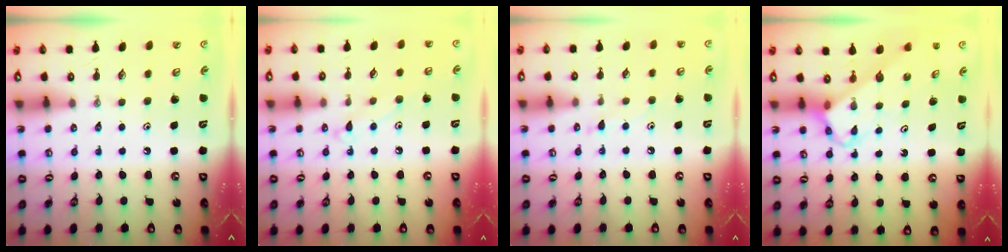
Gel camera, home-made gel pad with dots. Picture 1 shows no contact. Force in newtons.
{"total": 7.2, "press": 7.2, "slide": 0.5}
{"total": 6.0, "press": 5.9, "slide": 0.7}
{"total": 3.6, "press": 3.6, "slide": 0.1}